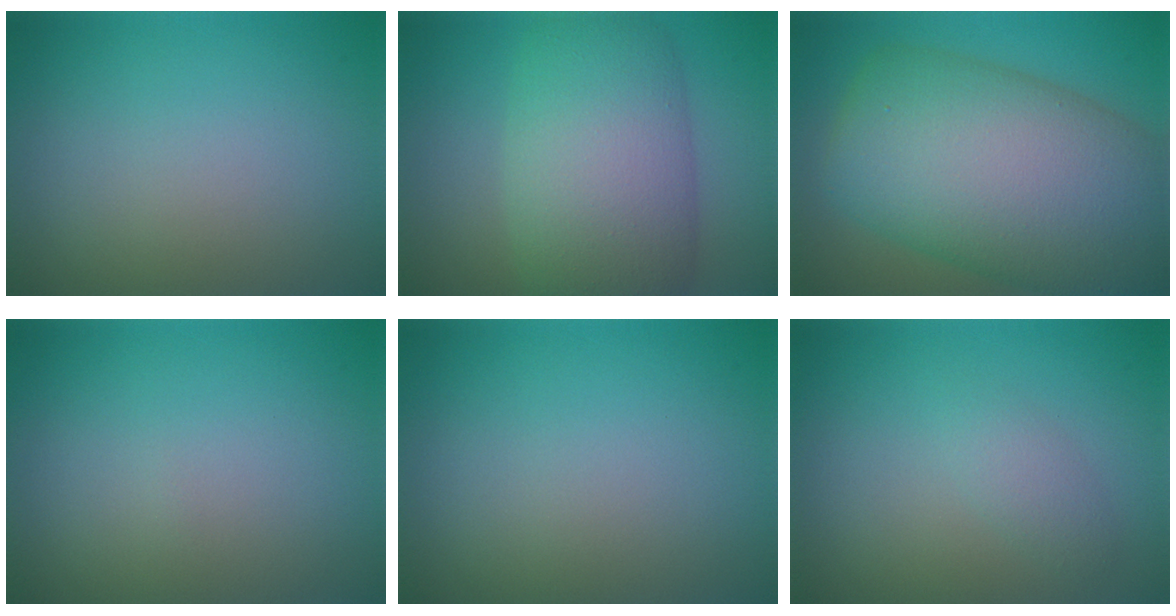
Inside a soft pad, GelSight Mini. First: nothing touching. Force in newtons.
{"total": 9.8, "press": 9.8, "slide": 0.6}
{"total": 15.5, "press": 15.5, "slide": 0.7}
{"total": 0.0}
{"total": 0.0}
{"total": 1.4, "press": 1.4, "slide": 0.1}